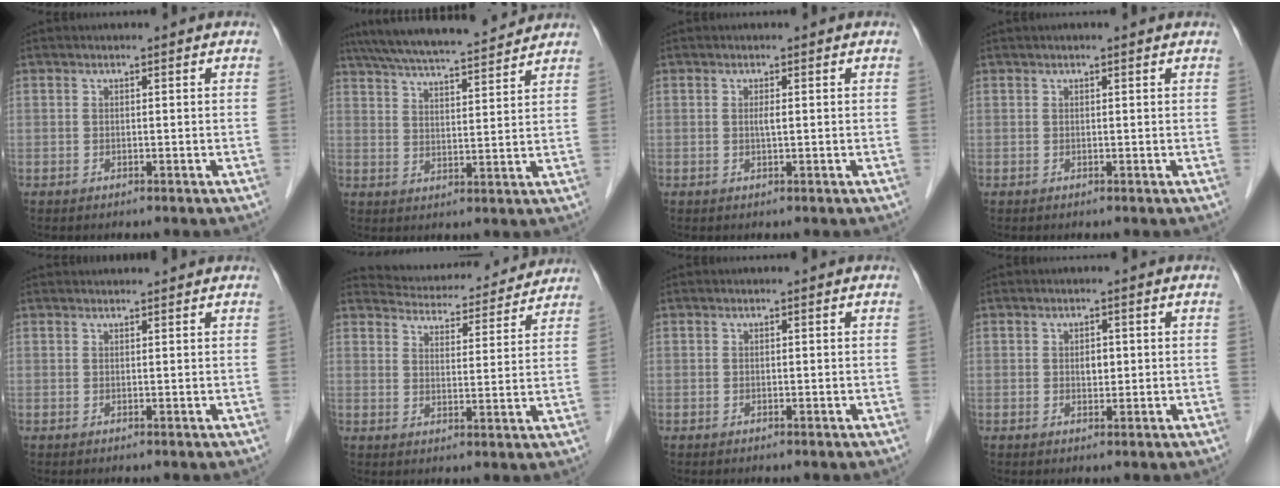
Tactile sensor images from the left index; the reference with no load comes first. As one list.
[{"total": 16.1, "force": [14.6, 1.2, 6.6], "torque": [-0.118, 0.029, 0.224]}, {"total": 0.9, "force": [0.1, 0.0, 0.9], "torque": [-0.021, 0.000, 0.001]}, {"total": 1.6, "force": [1.3, 0.1, 0.9], "torque": [-0.013, 0.020, 0.019]}, {"total": 4.3, "force": [4.2, 0.2, 1.0], "torque": [-0.010, 0.029, 0.052]}, {"total": 14.9, "force": [14.4, 2.9, 2.5], "torque": [-0.026, 0.009, 0.182]}, {"total": 0.0}, {"total": 1.8, "force": [0.3, 1.1, 1.4], "torque": [-0.022, 0.000, 0.005]}]